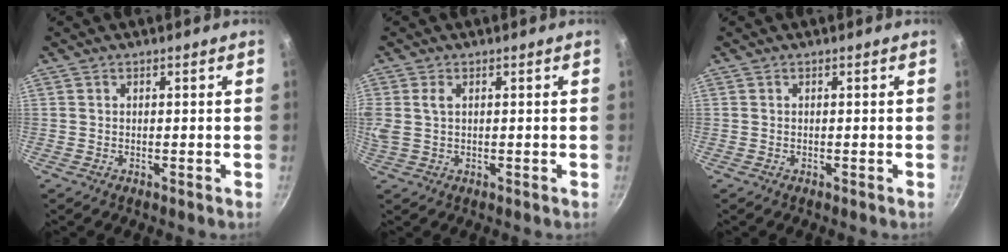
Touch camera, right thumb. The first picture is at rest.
{"total": 4.8, "force": [1.2, 2.6, 3.8], "torque": [-0.082, 0.005, 0.024]}
{"total": 0.0}